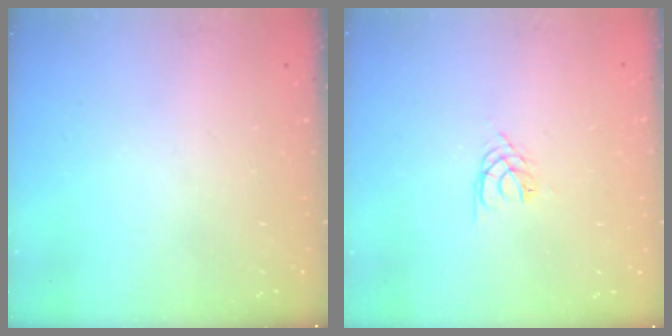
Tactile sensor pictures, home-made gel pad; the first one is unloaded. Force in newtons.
{"total": 3.6, "press": 3.6, "slide": 0.5}